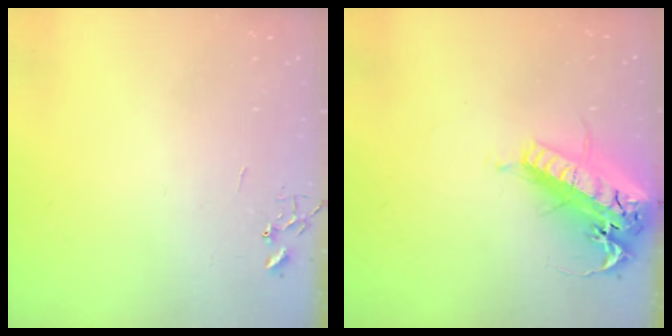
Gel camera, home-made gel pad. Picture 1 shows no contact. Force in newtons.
{"total": 26.2, "press": 25.6, "slide": 5.5}